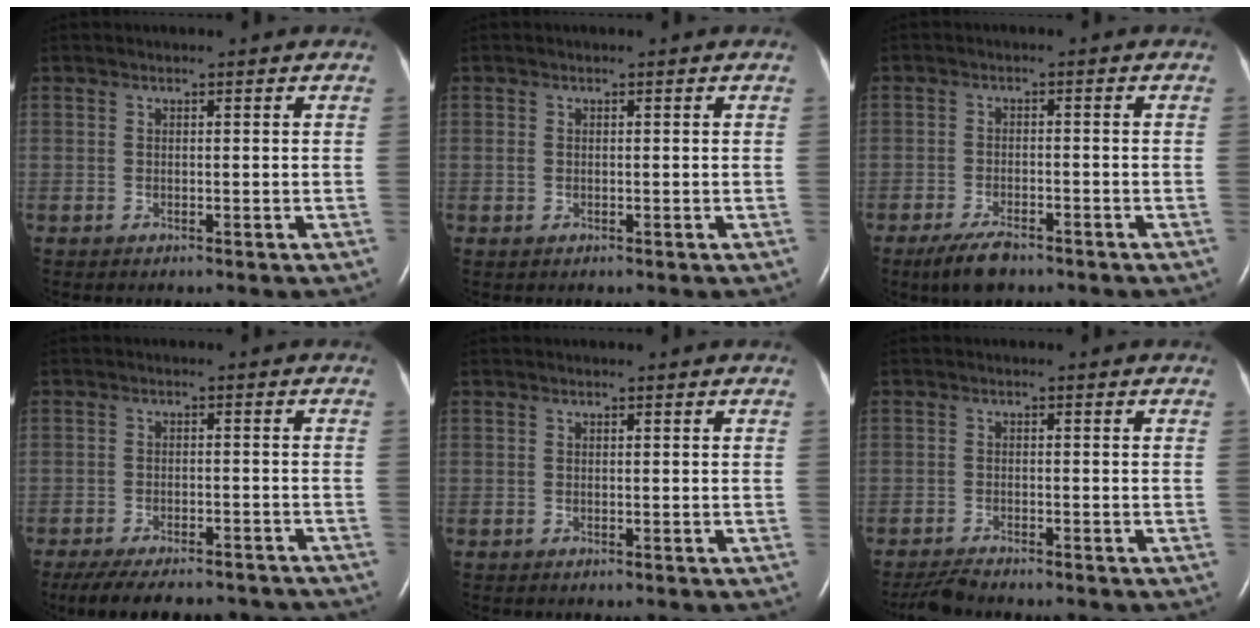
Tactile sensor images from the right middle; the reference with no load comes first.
{"total": 0.6, "force": [0.0, 0.5, 0.3], "torque": [-0.011, 0.000, 0.002]}
{"total": 5.0, "force": [-3.7, 1.6, 2.9], "torque": [-0.065, -0.007, -0.063]}
{"total": 15.7, "force": [-13.8, 4.2, 6.0], "torque": [-0.127, -0.011, -0.183]}
{"total": 0.0}
{"total": 3.2, "force": [-3.0, 0.2, 1.1], "torque": [-0.027, -0.015, -0.055]}